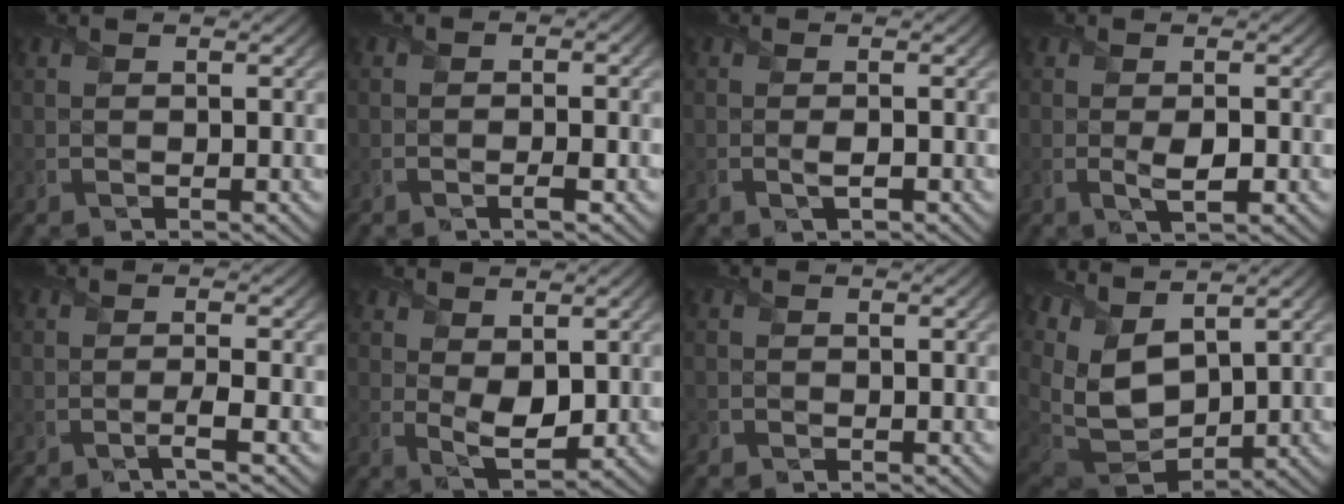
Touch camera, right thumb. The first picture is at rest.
{"total": 1.8, "force": [-0.8, 0.4, 1.6], "torque": [-0.026, 0.002, -0.017]}
{"total": 1.3, "force": [-0.4, 0.4, 1.1], "torque": [-0.025, -0.002, -0.008]}
{"total": 2.4, "force": [-0.3, 0.9, 2.2], "torque": [-0.043, -0.007, -0.002]}
{"total": 1.7, "force": [-0.8, -0.1, 1.5], "torque": [-0.028, 0.007, -0.024]}
{"total": 4.5, "force": [0.9, 2.6, 3.5], "torque": [-0.076, -0.012, 0.026]}
{"total": 0.7, "force": [-0.5, 0.4, 0.0], "torque": [-0.002, -0.004, -0.010]}
{"total": 12.3, "force": [5.4, 6.8, 8.6], "torque": [-0.234, 0.007, 0.125]}